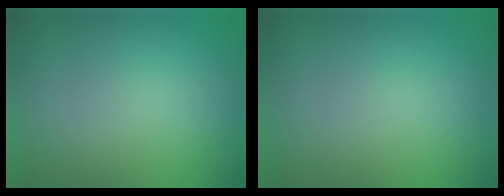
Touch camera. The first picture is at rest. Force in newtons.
{"total": 0.0}